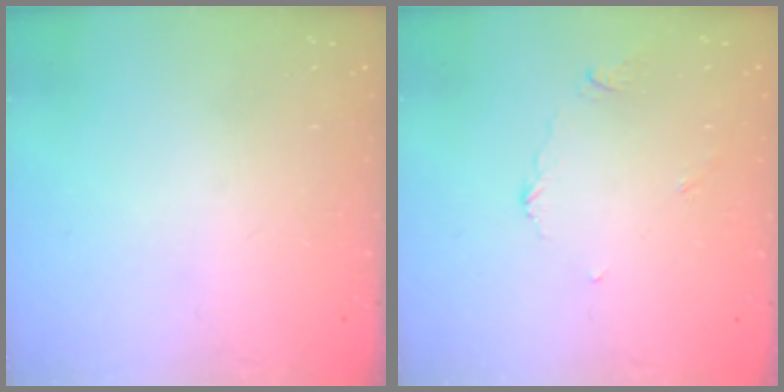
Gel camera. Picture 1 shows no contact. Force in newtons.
{"total": 4.0, "press": 4.0, "slide": 0.7}